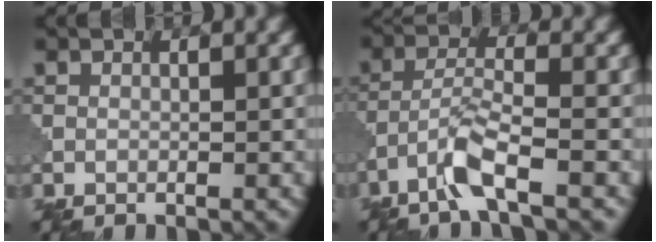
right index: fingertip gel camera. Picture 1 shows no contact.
{"total": 3.9, "force": [-2.6, 0.3, 2.9], "torque": [-0.060, 0.008, -0.062]}